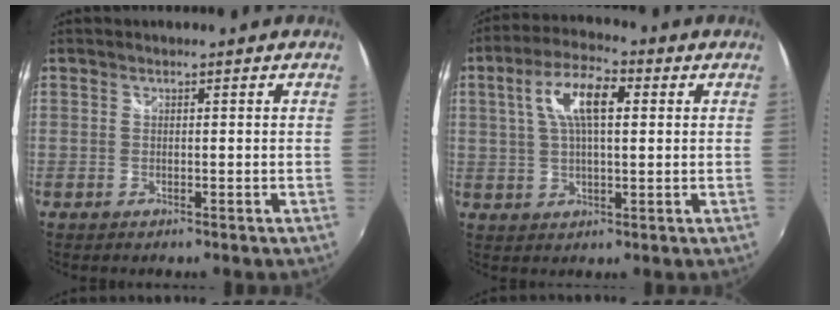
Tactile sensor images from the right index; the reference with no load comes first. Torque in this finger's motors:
{"motor_torque": [0.84, 0.54, 0.46, 0.11]}